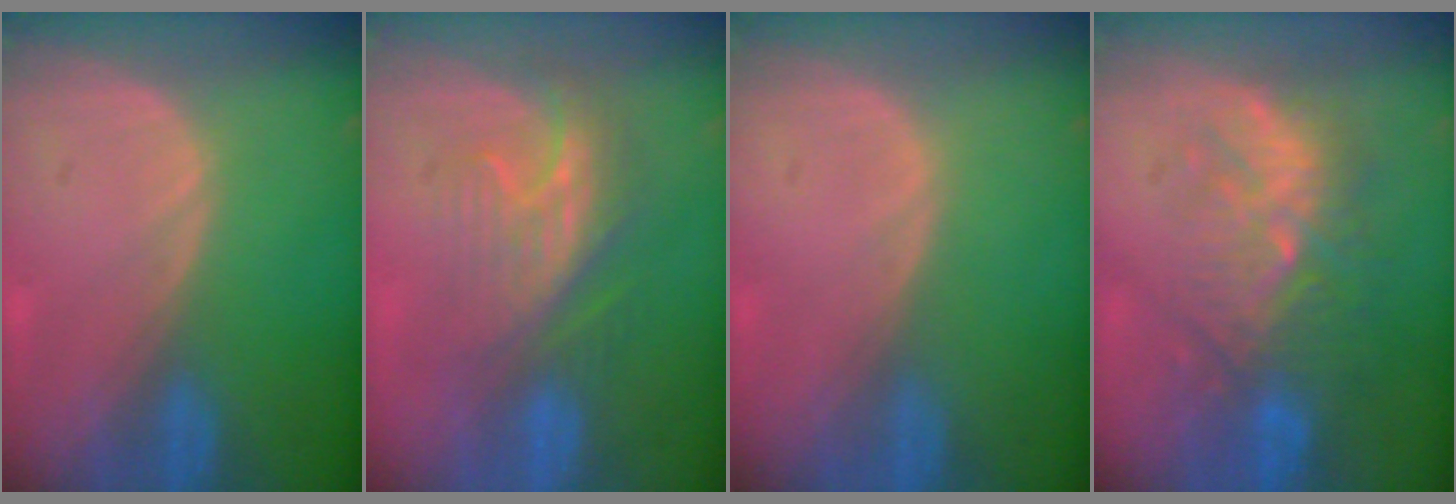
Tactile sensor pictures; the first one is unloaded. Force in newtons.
{"total": 8.6, "press": 7.5, "slide": 4.3}
{"total": 0.0}
{"total": 9.7, "press": 9.1, "slide": 3.2}